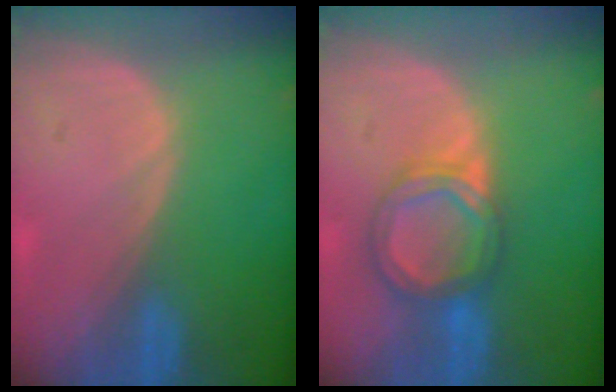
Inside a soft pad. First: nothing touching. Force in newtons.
{"total": 6.3, "press": 5.9, "slide": 2.3}